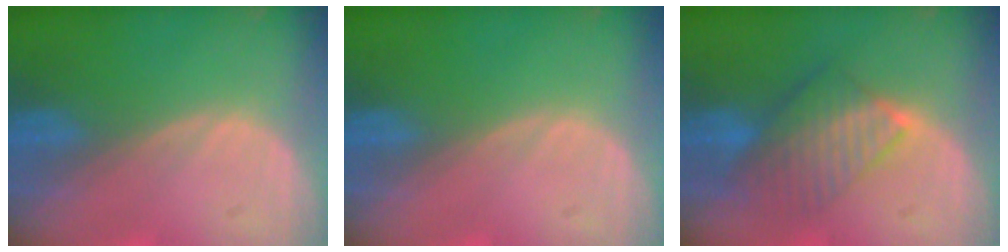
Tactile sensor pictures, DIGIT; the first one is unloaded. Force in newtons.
{"total": 0.0}
{"total": 7.8, "press": 7.1, "slide": 3.3}